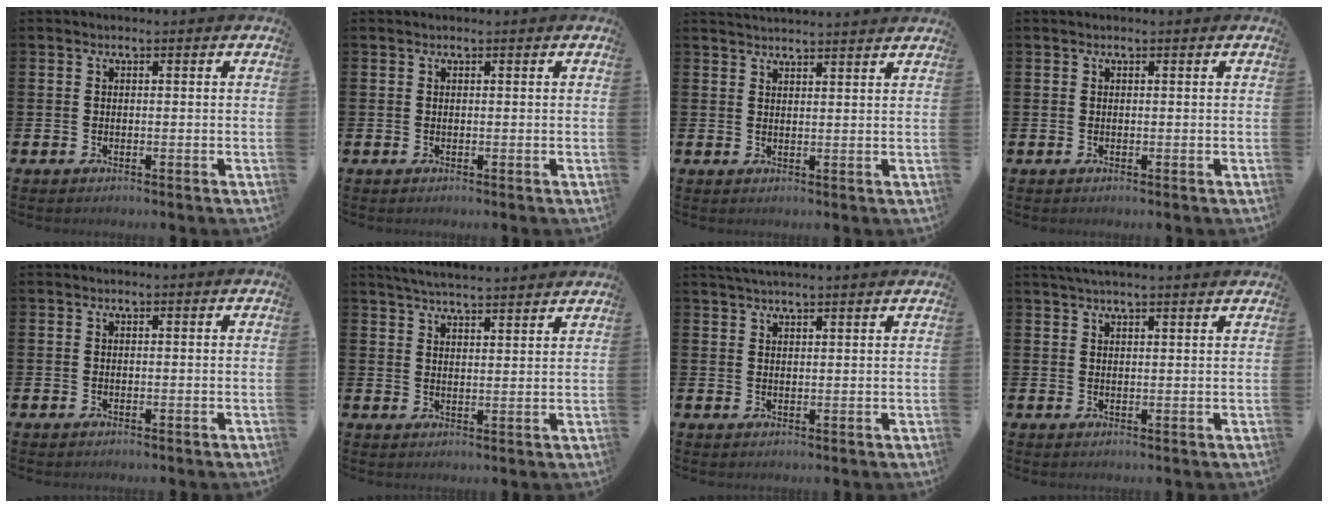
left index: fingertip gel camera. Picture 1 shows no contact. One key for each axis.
{"total": 0.0}
{"total": 2.5, "fx": 2.5, "fy": -0.3, "fz": 0.0, "tx": -0.004, "ty": -0.011, "tz": 0.046}
{"total": 0.0}
{"total": 0.0}
{"total": 4.9, "fx": 4.8, "fy": 0.0, "fz": 0.7, "tx": -0.023, "ty": -0.025, "tz": 0.086}
{"total": 2.9, "fx": 2.8, "fy": 0.0, "fz": 0.8, "tx": -0.019, "ty": -0.007, "tz": 0.051}
{"total": 2.9, "fx": 2.7, "fy": 0.0, "fz": 1.0, "tx": -0.023, "ty": -0.005, "tz": 0.050}